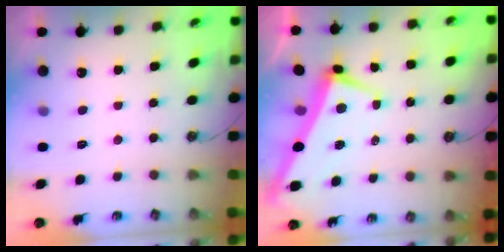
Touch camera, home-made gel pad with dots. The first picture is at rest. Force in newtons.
{"total": 1.7, "press": 1.4, "slide": 1.0}